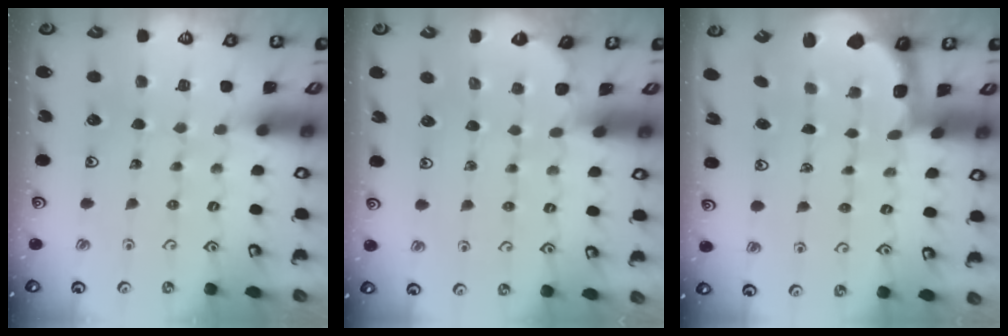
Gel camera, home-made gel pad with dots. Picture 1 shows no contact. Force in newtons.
{"total": 2.0, "press": 2.0, "slide": 0.1}
{"total": 2.4, "press": 1.1, "slide": 2.1}